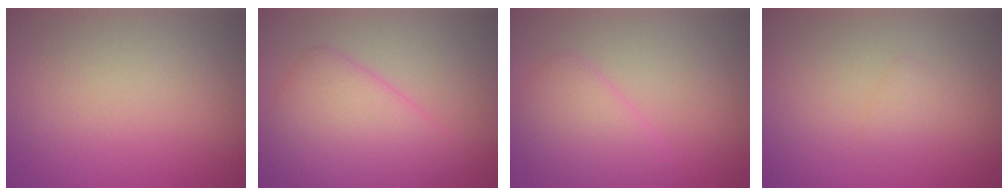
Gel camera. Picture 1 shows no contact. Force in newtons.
{"total": 6.1, "press": 6.1, "slide": 0.1}
{"total": 3.0, "press": 3.0, "slide": 0.2}
{"total": 0.8, "press": 0.8, "slide": 0.1}